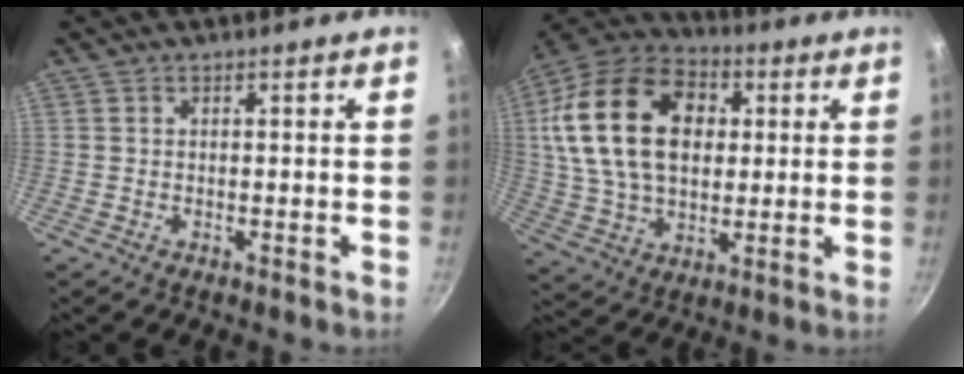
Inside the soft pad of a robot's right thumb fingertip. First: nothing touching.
{"total": 23.6, "force": [4.6, 15.9, 16.8], "torque": [-0.289, 0.014, 0.077]}